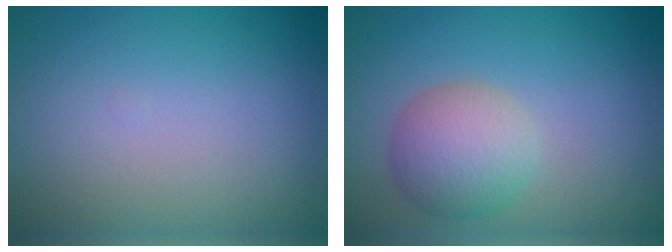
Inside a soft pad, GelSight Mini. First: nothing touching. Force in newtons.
{"total": 4.5, "press": 4.5, "slide": 0.2}